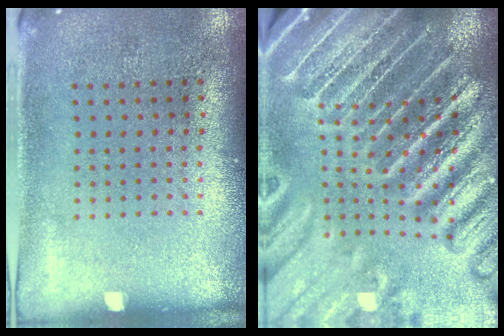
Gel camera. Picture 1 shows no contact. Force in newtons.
{"total": 5.7, "press": 4.9, "slide": 2.9}